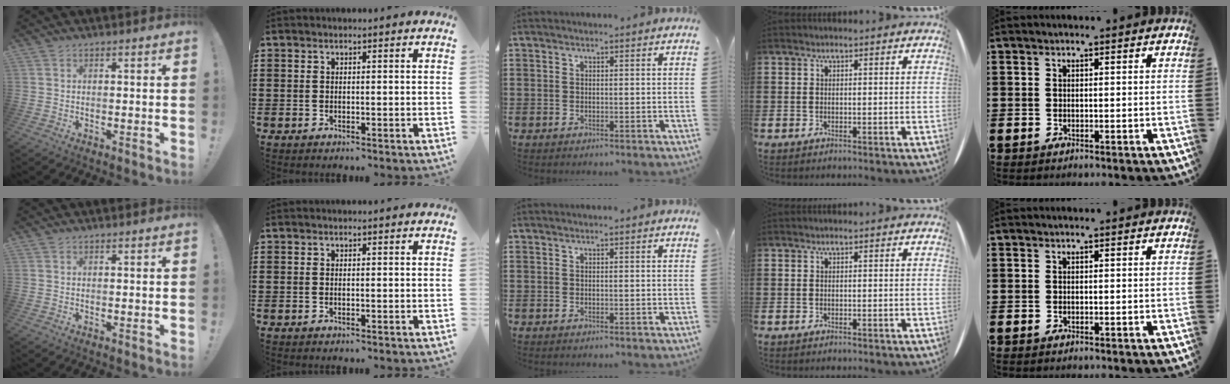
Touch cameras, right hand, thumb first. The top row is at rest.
{}